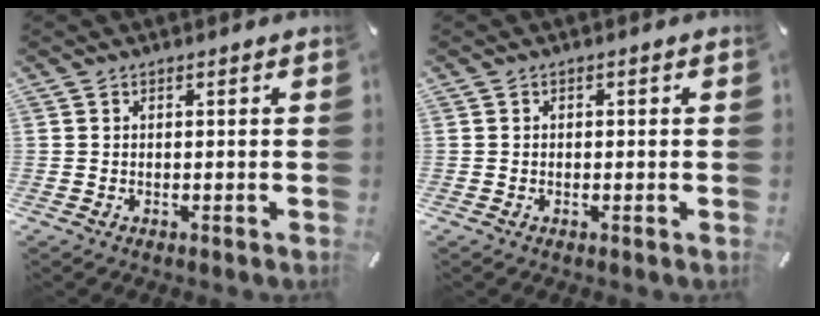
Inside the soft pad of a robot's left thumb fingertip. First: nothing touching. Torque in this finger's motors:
{"motor_torque": [0.28, 0.28, -0.06, 0.00, -0.01]}